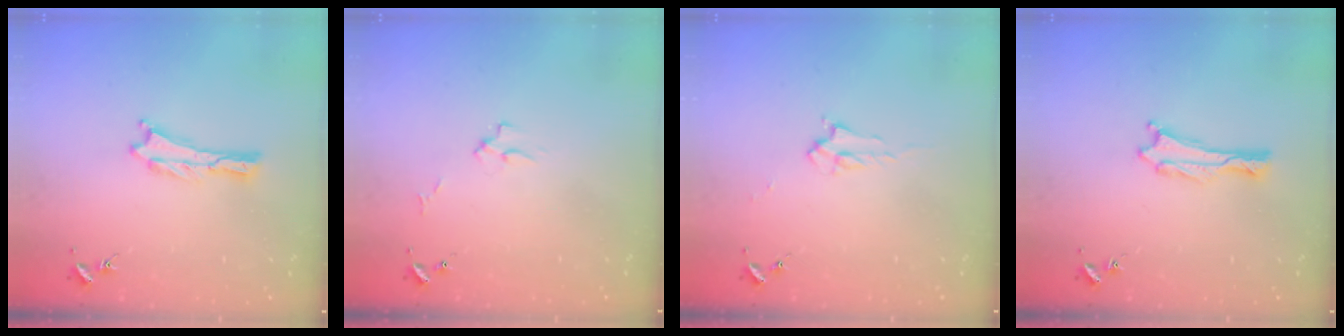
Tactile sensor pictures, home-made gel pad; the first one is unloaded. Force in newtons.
{"total": 2.7, "press": 2.7, "slide": 0.3}
{"total": 2.2, "press": 2.2, "slide": 0.4}
{"total": 0.0}